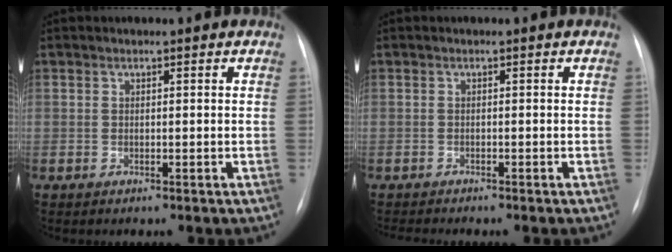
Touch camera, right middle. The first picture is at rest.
{"total": 2.2, "force": [-2.0, -0.5, 0.7], "torque": [-0.007, -0.007, -0.029]}